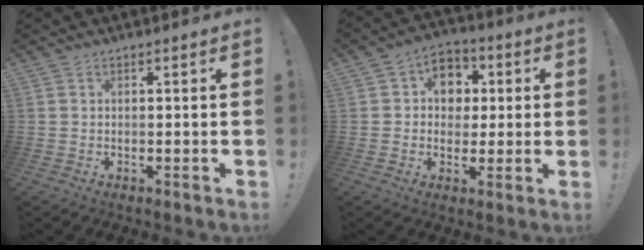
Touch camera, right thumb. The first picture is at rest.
{"total": 9.3, "force": [1.4, 8.3, 3.9], "torque": [-0.051, 0.005, 0.034]}